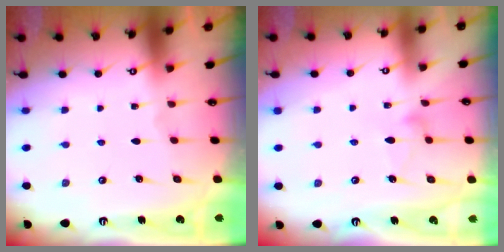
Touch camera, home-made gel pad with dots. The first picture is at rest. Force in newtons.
{"total": 9.6, "press": 9.6, "slide": 0.5}